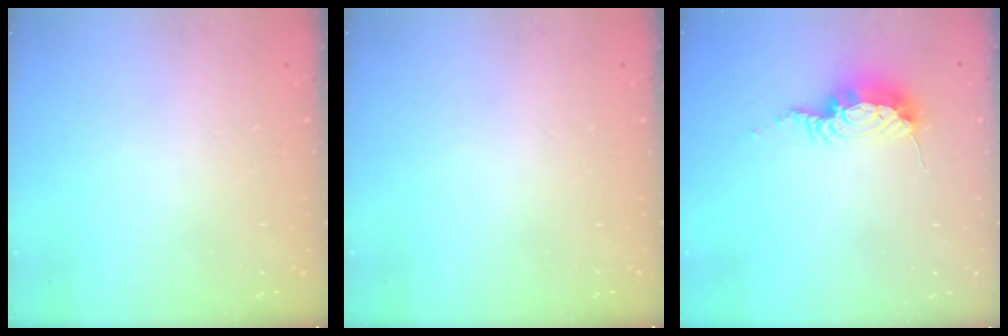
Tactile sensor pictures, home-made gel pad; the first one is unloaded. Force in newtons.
{"total": 0.0}
{"total": 9.0, "press": 8.9, "slide": 1.0}